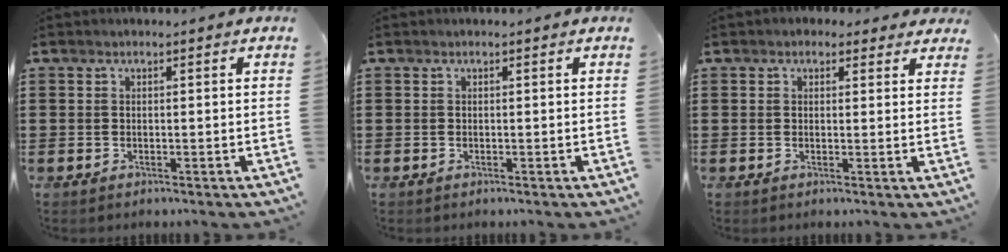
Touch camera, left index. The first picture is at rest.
{"total": 0.0}
{"total": 1.9, "force": [1.5, 1.2, 0.4], "torque": [-0.005, 0.005, 0.025]}